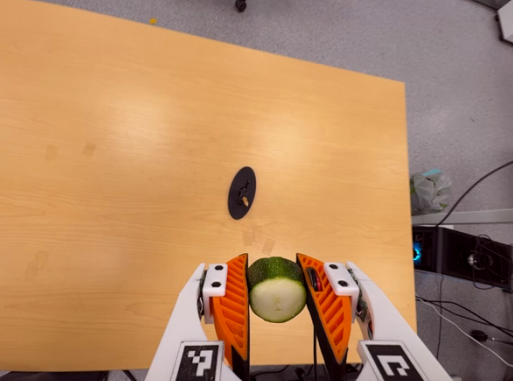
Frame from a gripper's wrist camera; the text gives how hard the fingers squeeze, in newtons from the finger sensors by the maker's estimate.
{"total": 10.8, "left": 9.8, "right": 11.7}